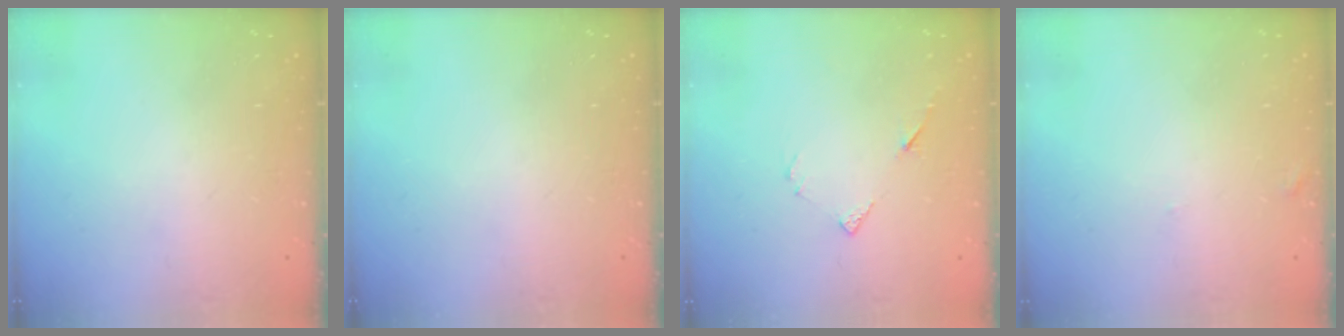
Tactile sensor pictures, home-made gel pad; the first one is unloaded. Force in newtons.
{"total": 0.0}
{"total": 4.9, "press": 4.9, "slide": 0.5}
{"total": 4.5, "press": 4.5, "slide": 0.4}